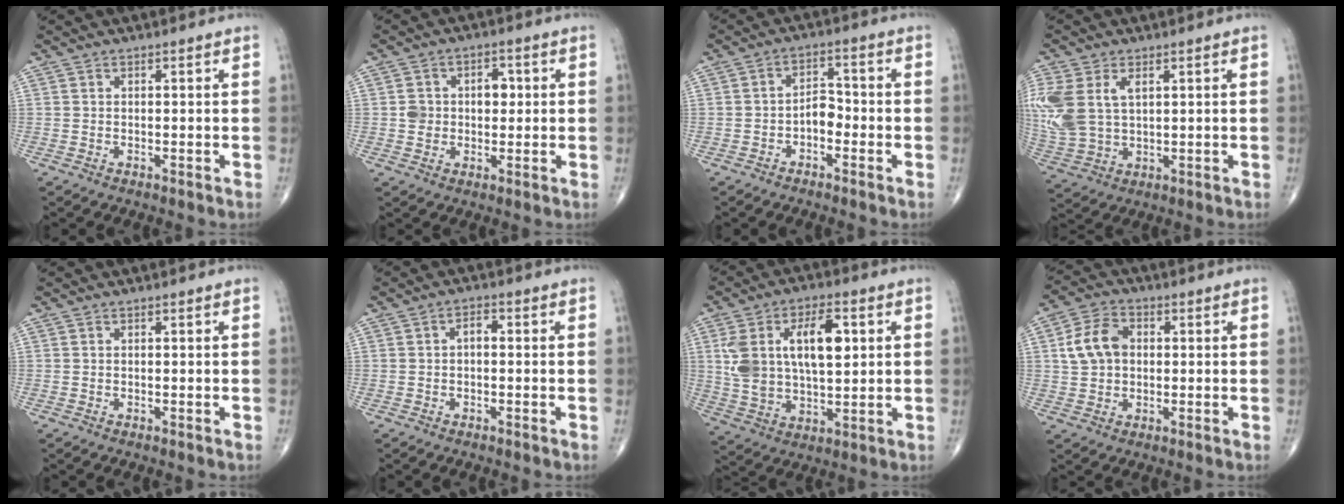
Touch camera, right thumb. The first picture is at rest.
{"total": 6.2, "force": [0.7, 4.7, 4.0], "torque": [-0.039, 0.015, 0.013]}
{"total": 4.1, "force": [-1.7, 2.6, 2.8], "torque": [-0.028, 0.025, -0.036]}
{"total": 14.0, "force": [3.6, 9.0, 10.2], "torque": [-0.260, -0.001, 0.084]}
{"total": 0.0}
{"total": 2.2, "force": [-0.1, 1.2, 1.8], "torque": [-0.025, 0.012, -0.006]}
{"total": 16.3, "force": [3.7, 8.4, 13.4], "torque": [-0.234, 0.002, 0.074]}
{"total": 8.1, "force": [1.0, 6.0, 5.4], "torque": [-0.091, 0.015, 0.015]}